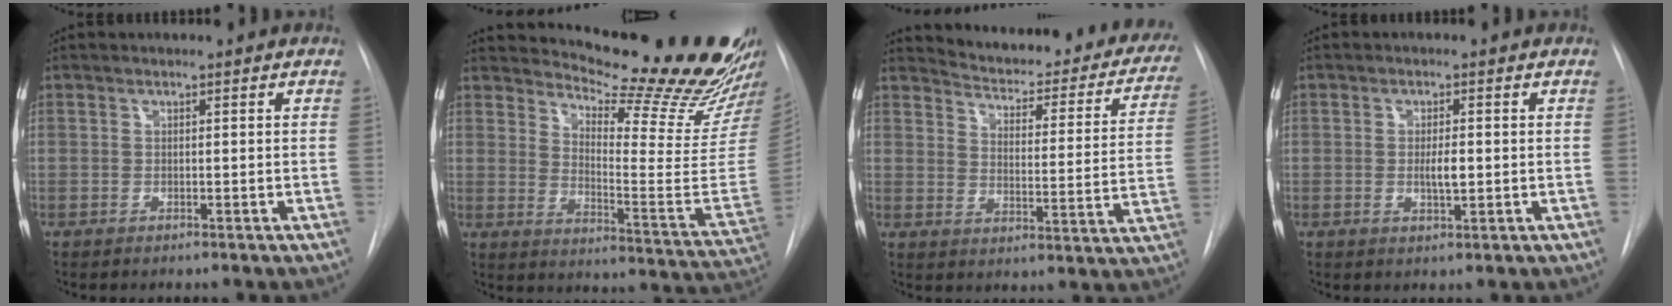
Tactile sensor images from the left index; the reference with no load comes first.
{"total": 24.7, "force": [22.2, 0.2, 10.7], "torque": [-0.161, -0.147, 0.290]}
{"total": 23.9, "force": [21.7, 6.0, 8.2], "torque": [-0.098, -0.073, 0.247]}
{"total": 2.6, "force": [-0.4, 0.6, 2.5], "torque": [-0.043, -0.006, -0.006]}